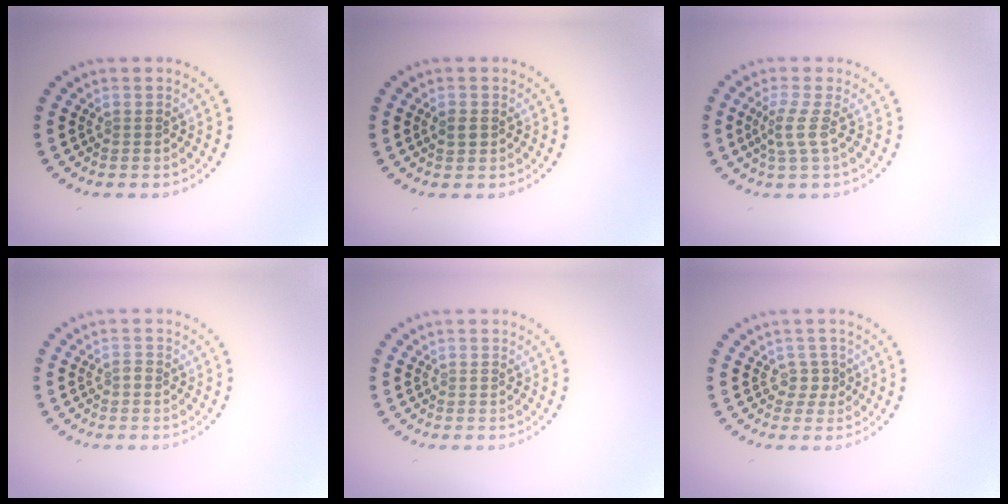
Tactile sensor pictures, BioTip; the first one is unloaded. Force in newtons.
{"total": 1.1, "press": 1.1, "slide": 0.2}
{"total": 2.0, "press": 1.5, "slide": 1.4}
{"total": 0.6, "press": 0.4, "slide": 0.3}
{"total": 0.0}
{"total": 1.4, "press": 1.0, "slide": 1.0}